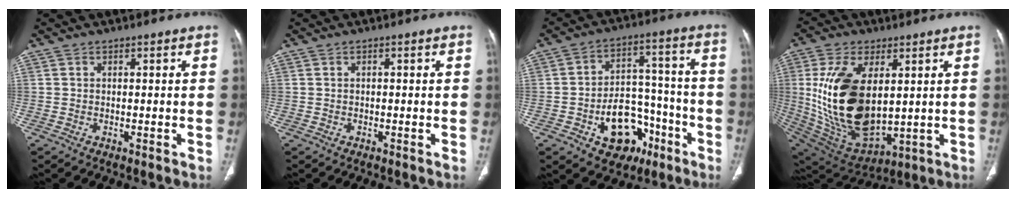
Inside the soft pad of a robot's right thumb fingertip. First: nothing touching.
{"total": 0.0}
{"total": 15.0, "force": [-6.8, 10.1, 8.7], "torque": [-0.083, 0.058, -0.090]}
{"total": 22.7, "force": [3.0, 12.4, 18.8], "torque": [-0.363, -0.026, 0.077]}